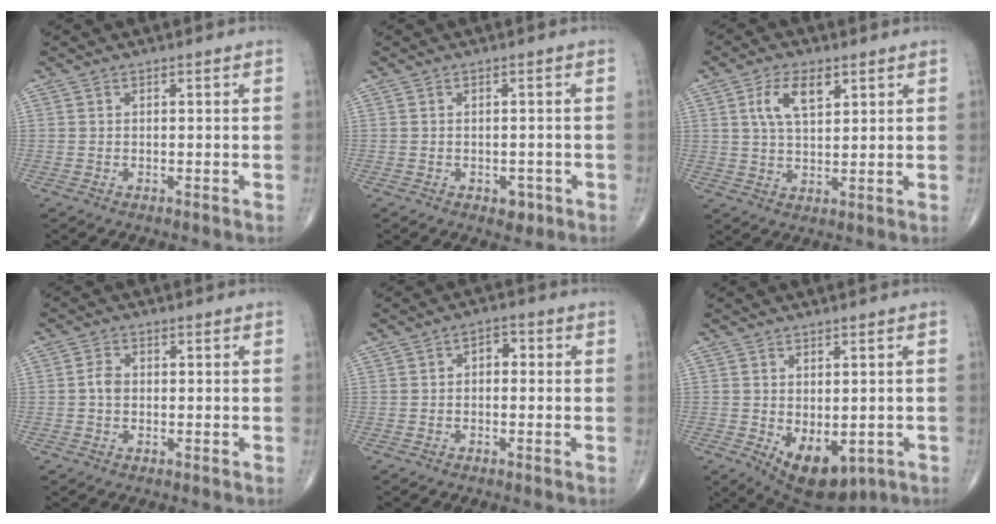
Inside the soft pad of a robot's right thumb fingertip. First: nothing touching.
{"total": 2.2, "force": [-1.0, 1.5, 1.2], "torque": [-0.004, 0.003, -0.009]}
{"total": 7.2, "force": [3.0, 3.5, 5.5], "torque": [-0.096, -0.008, 0.058]}
{"total": 2.5, "force": [-0.1, 1.8, 1.7], "torque": [-0.027, 0.006, -0.007]}
{"total": 2.9, "force": [0.0, 2.0, 2.1], "torque": [-0.015, 0.013, -0.010]}
{"total": 10.1, "force": [-3.1, 5.8, 7.7], "torque": [-0.093, -0.004, -0.025]}